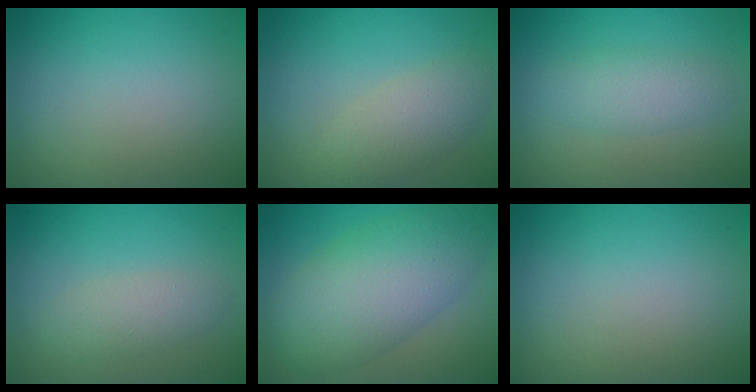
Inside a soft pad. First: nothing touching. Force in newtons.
{"total": 3.6, "press": 3.6, "slide": 0.3}
{"total": 2.7, "press": 2.7, "slide": 0.1}
{"total": 2.2, "press": 2.2, "slide": 0.1}
{"total": 8.8, "press": 8.8, "slide": 0.1}
{"total": 0.0}